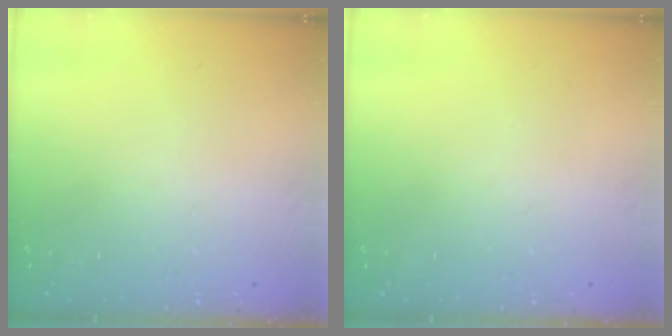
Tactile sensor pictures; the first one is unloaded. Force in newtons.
{"total": 0.0}